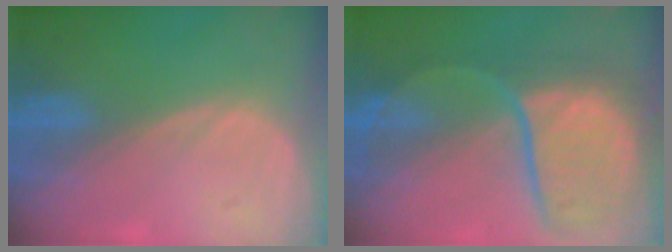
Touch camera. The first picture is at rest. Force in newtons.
{"total": 10.7, "press": 9.7, "slide": 4.4}